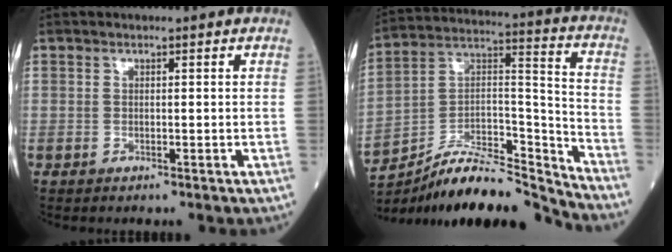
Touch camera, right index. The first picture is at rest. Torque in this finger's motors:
{"motor_torque": [-0.22, -0.53, 0.54, 0.12]}